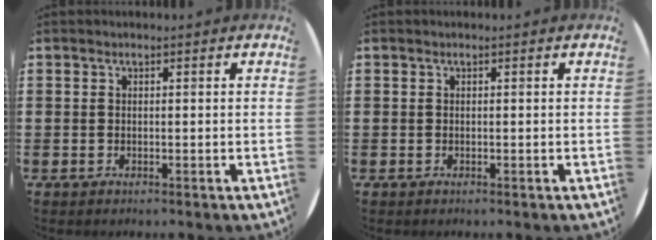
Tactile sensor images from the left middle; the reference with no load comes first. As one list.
[{"total": 0.0}]